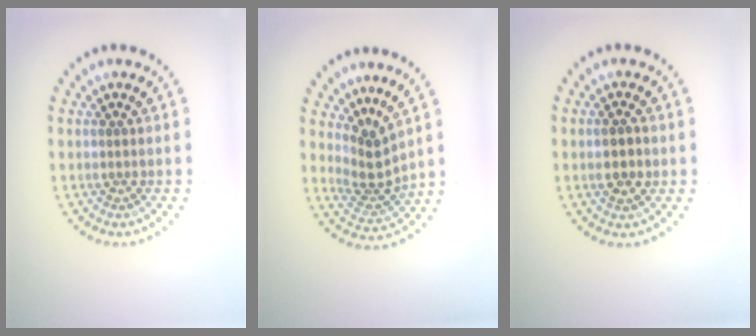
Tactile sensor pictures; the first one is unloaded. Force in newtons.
{"total": 3.0, "press": 2.0, "slide": 2.2}
{"total": 1.8, "press": 1.8, "slide": 0.2}